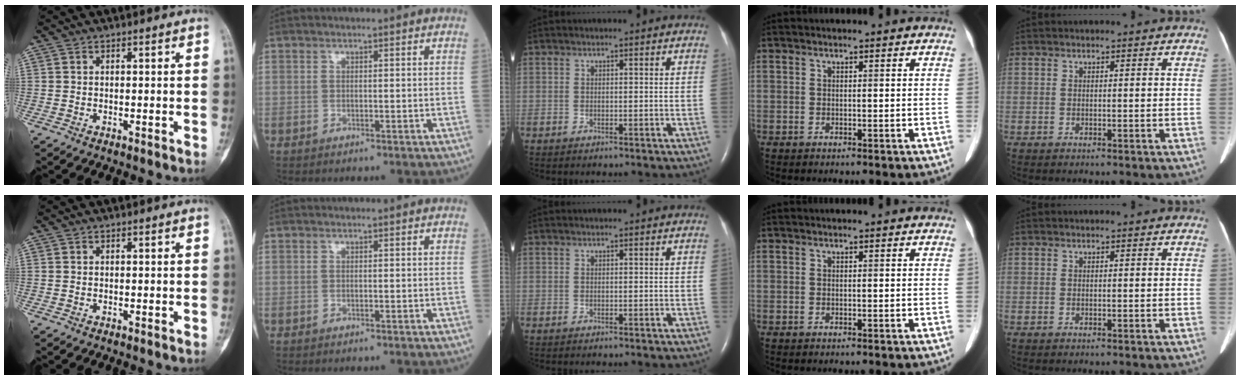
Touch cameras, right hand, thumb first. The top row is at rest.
{}